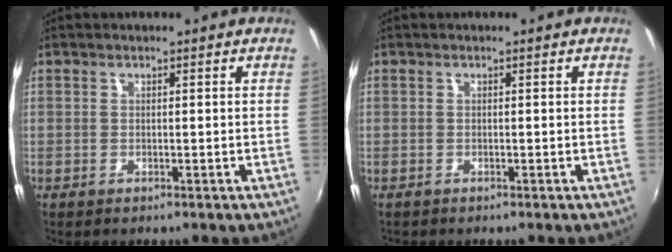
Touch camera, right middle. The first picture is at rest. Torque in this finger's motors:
{"motor_torque": [-0.10, -0.18, -0.02, 0.00]}